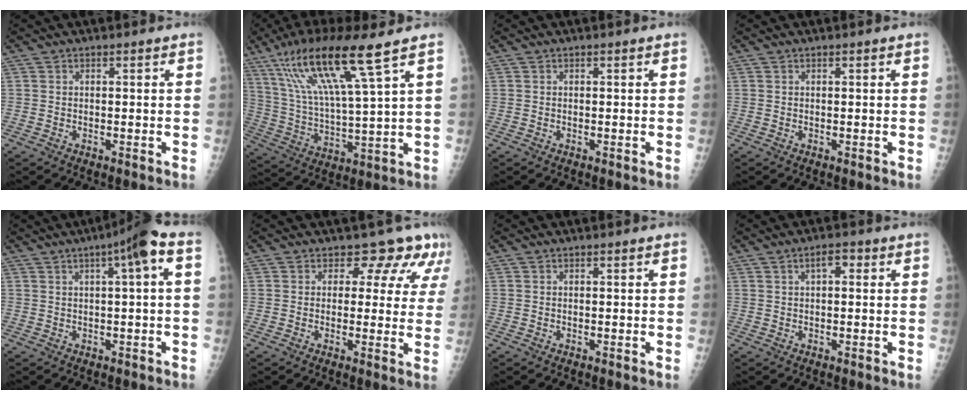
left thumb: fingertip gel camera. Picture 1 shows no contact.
{"total": 17.2, "force": [10.0, 0.9, 14.0], "torque": [-0.269, -0.032, 0.191]}
{"total": 0.0}
{"total": 0.0}
{"total": 6.8, "force": [1.9, 0.8, 6.5], "torque": [-0.099, 0.024, 0.022]}
{"total": 8.3, "force": [6.6, 4.7, 1.8], "torque": [0.030, -0.029, 0.052]}
{"total": 0.0}
{"total": 2.8, "force": [1.0, 1.3, 2.2], "torque": [-0.033, 0.008, 0.015]}